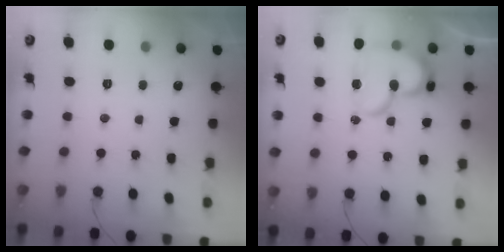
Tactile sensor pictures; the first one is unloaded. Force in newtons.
{"total": 18.2, "press": 18.2, "slide": 1.5}